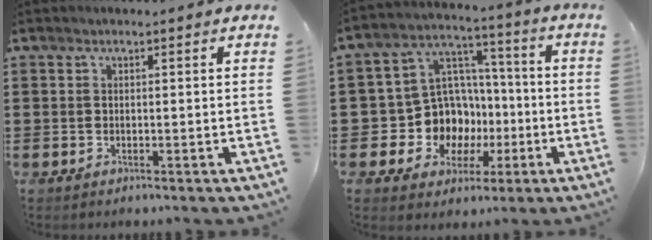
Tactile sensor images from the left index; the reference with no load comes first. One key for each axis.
{"total": 11.2, "fx": -2.3, "fy": 10.3, "fz": 3.6, "tx": -0.109, "ty": 0.008, "tz": -0.032}